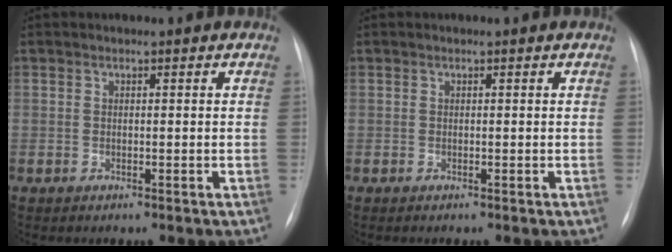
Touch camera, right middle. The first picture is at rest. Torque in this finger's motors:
{"motor_torque": [-0.06, 0.00, -0.01, -0.03]}